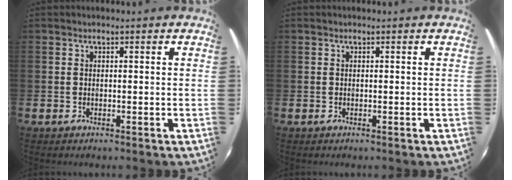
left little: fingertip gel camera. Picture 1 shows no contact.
{"total": 0.0}